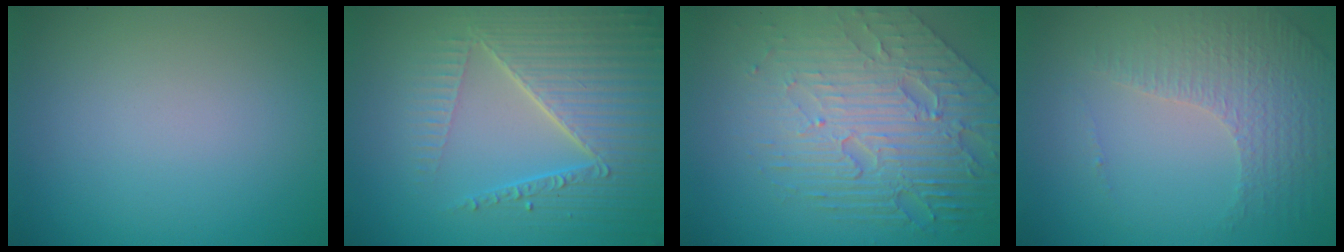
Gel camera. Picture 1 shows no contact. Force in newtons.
{"total": 6.9, "press": 5.3, "slide": 4.4}
{"total": 8.4, "press": 5.6, "slide": 6.3}
{"total": 4.4, "press": 3.0, "slide": 3.3}